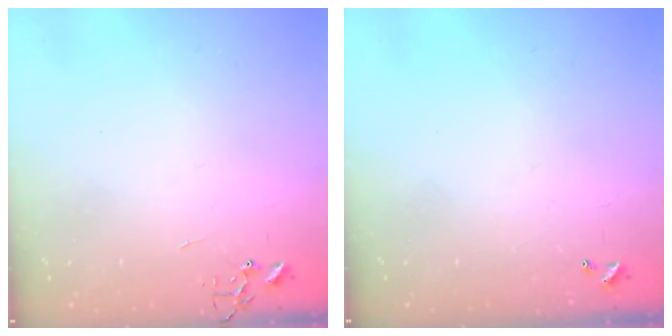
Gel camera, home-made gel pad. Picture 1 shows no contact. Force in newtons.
{"total": 0.0}